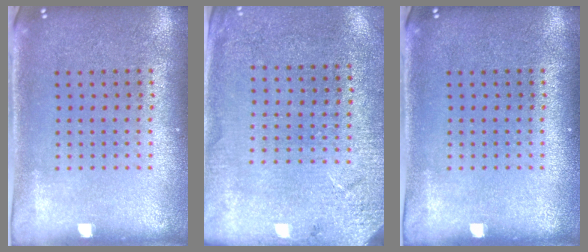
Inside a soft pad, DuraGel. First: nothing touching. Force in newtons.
{"total": 2.6, "press": 2.5, "slide": 0.7}
{"total": 0.0}